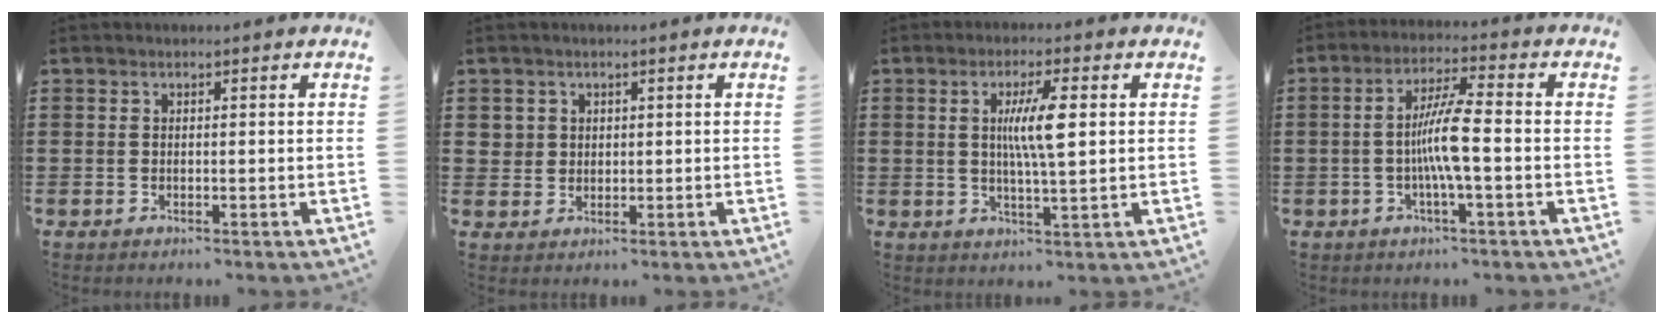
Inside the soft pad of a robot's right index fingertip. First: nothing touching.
{"total": 2.3, "force": [1.0, 2.1, 0.4], "torque": [-0.019, 0.008, 0.017]}
{"total": 6.3, "force": [1.1, 0.8, 6.1], "torque": [-0.117, 0.002, 0.015]}
{"total": 7.2, "force": [-1.1, 0.7, 7.1], "torque": [-0.138, -0.002, -0.028]}